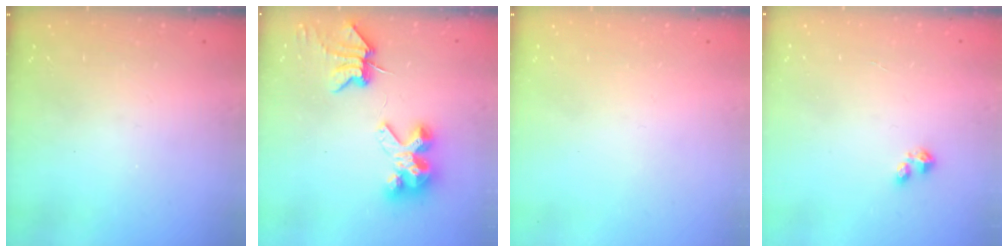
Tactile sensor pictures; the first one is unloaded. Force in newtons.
{"total": 6.7, "press": 6.7, "slide": 0.9}
{"total": 0.0}
{"total": 2.4, "press": 2.4, "slide": 0.3}